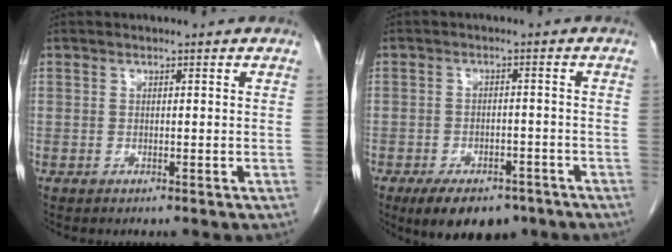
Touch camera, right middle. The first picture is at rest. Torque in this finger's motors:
{"motor_torque": [1.27, -0.86, 0.13, 0.05]}